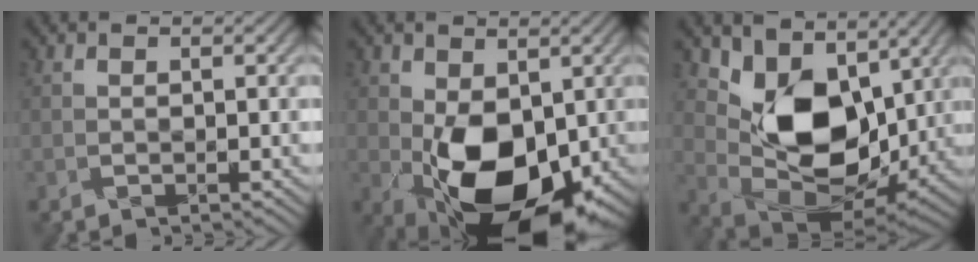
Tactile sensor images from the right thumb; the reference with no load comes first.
{"total": 11.6, "force": [-2.2, 6.9, 9.0], "torque": [-0.158, -0.011, -0.031]}
{"total": 11.1, "force": [4.2, 7.5, 7.0], "torque": [-0.138, -0.019, 0.091]}